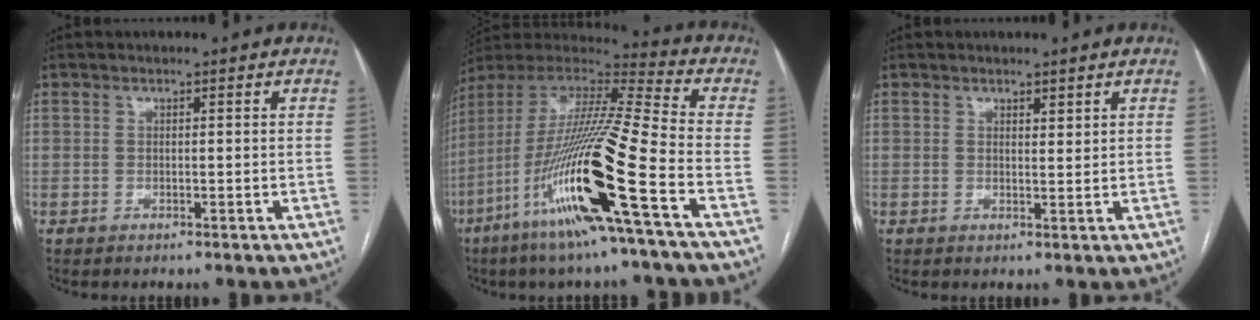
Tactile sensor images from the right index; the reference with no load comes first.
{"total": 22.6, "force": [-9.2, -0.5, 20.6], "torque": [-0.421, -0.045, -0.185]}
{"total": 1.3, "force": [1.0, 0.4, 0.7], "torque": [-0.013, -0.005, 0.017]}